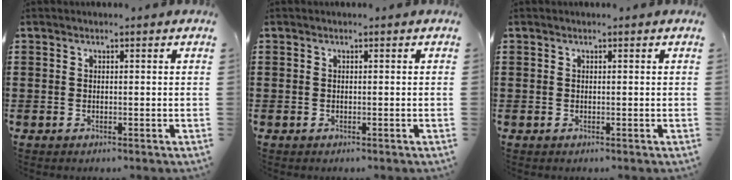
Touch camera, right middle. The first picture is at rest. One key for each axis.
{"total": 0.0}
{"total": 0.0}